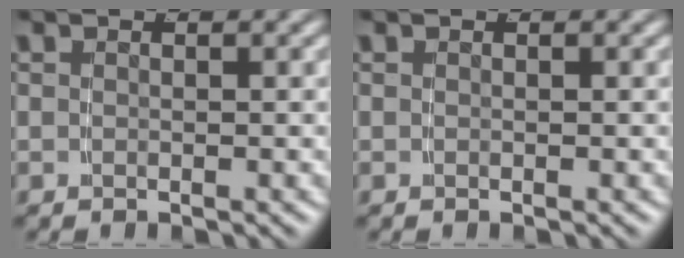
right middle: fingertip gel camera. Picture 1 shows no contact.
{"total": 0.0}